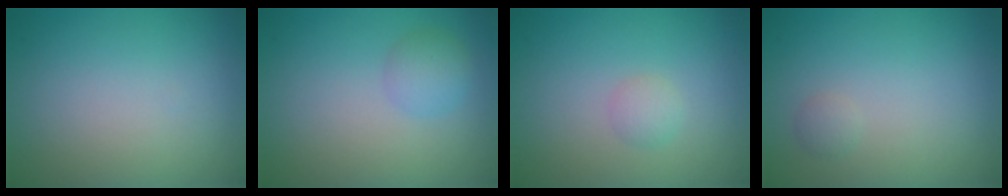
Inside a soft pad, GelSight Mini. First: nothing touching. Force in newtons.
{"total": 1.9, "press": 1.9, "slide": 0.1}
{"total": 1.2, "press": 1.2, "slide": 0.0}
{"total": 0.7, "press": 0.7, "slide": 0.0}